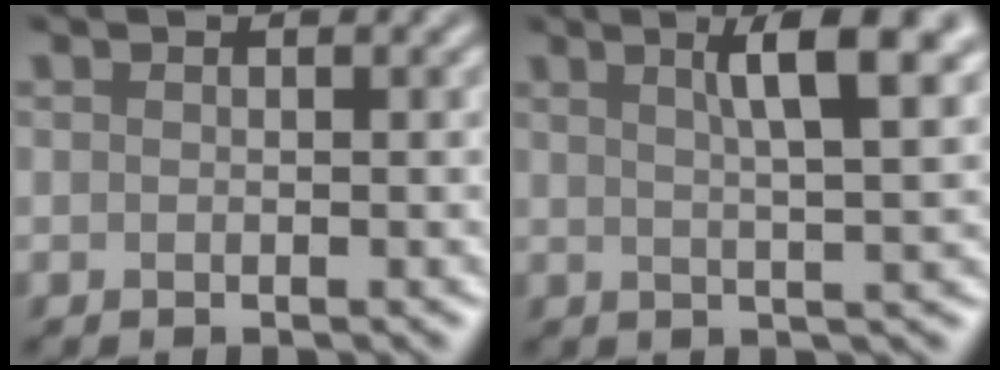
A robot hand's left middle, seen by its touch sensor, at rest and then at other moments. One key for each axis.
{"total": 6.1, "fx": 2.7, "fy": 1.2, "fz": 5.3, "tx": -0.060, "ty": 0.004, "tz": 0.035}